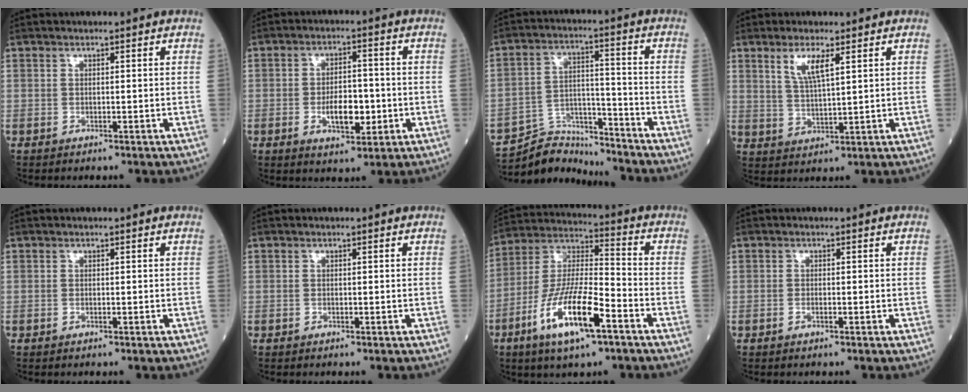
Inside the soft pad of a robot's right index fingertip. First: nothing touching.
{"total": 7.5, "force": [-1.7, 3.4, 6.4], "torque": [-0.119, 0.005, -0.021]}
{"total": 10.5, "force": [-10.3, 2.3, -0.1], "torque": [-0.008, 0.033, -0.186]}
{"total": 5.5, "force": [2.6, 1.3, 4.6], "torque": [-0.098, 0.000, 0.056]}
{"total": 0.0}
{"total": 0.0}
{"total": 16.0, "force": [-7.6, 3.5, 13.6], "torque": [-0.281, -0.012, -0.137]}
{"total": 1.0, "force": [-0.4, 0.5, 0.8], "torque": [-0.024, 0.000, -0.005]}